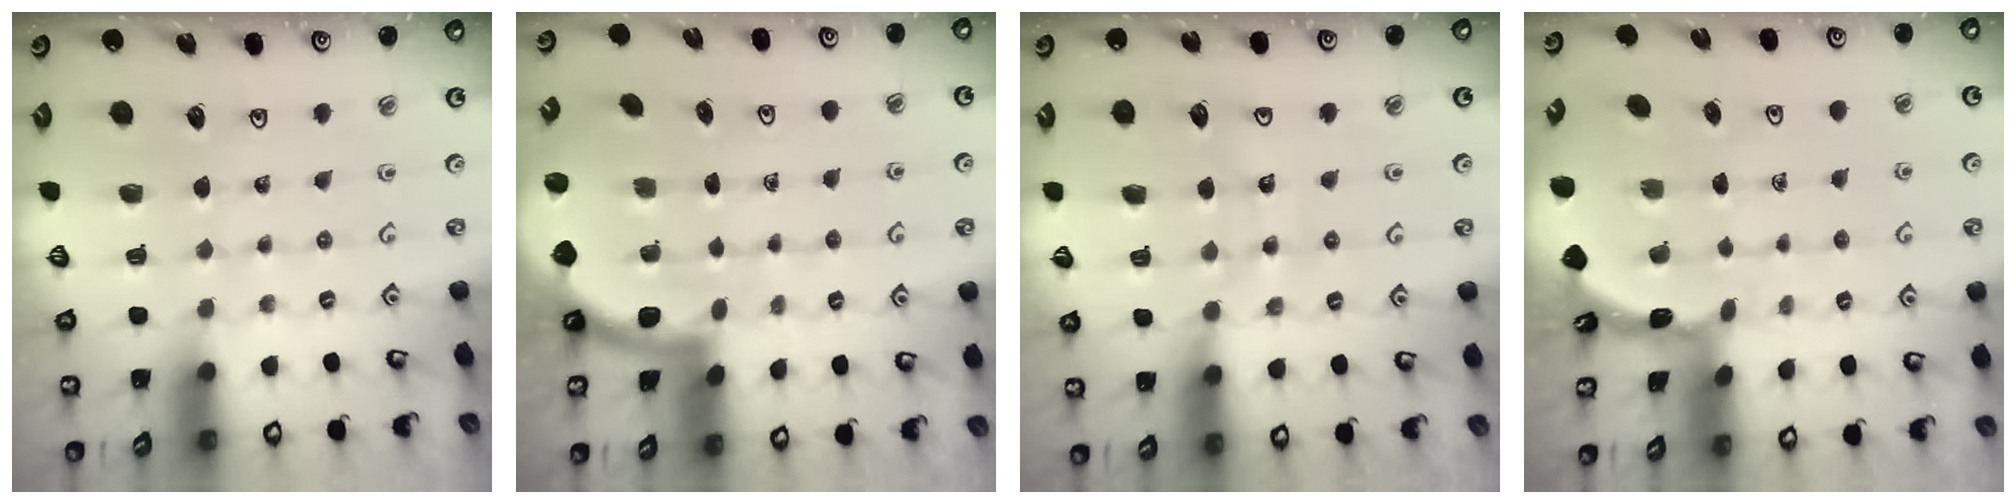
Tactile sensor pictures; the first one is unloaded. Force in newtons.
{"total": 1.8, "press": 1.8, "slide": 0.3}
{"total": 9.9, "press": 9.8, "slide": 1.2}
{"total": 1.8, "press": 1.8, "slide": 0.1}